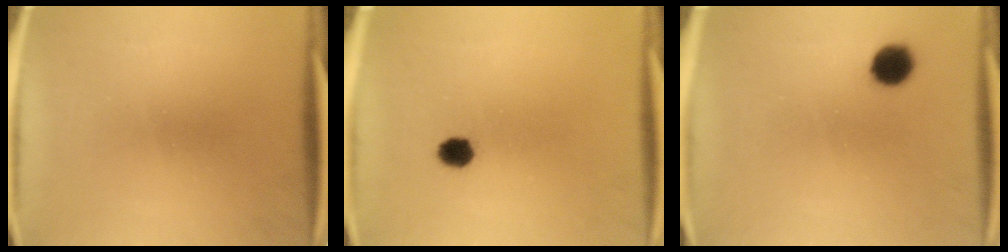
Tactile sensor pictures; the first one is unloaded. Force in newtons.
{"total": 3.1}
{"total": 5.1}